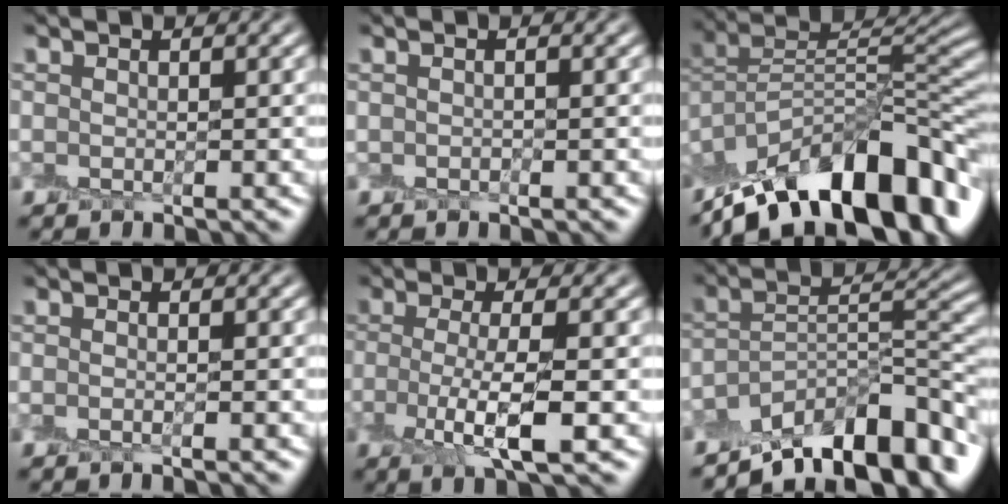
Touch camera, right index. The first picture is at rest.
{"total": 0.0}
{"total": 14.3, "force": [-8.9, 5.6, 9.7], "torque": [-0.163, 0.031, -0.160]}
{"total": 1.1, "force": [-0.3, 0.3, 1.0], "torque": [-0.007, -0.006, -0.015]}
{"total": 4.5, "force": [-0.8, 0.9, 4.3], "torque": [-0.084, -0.006, -0.017]}
{"total": 11.6, "force": [-8.0, 3.8, 7.4], "torque": [-0.104, 0.008, -0.144]}